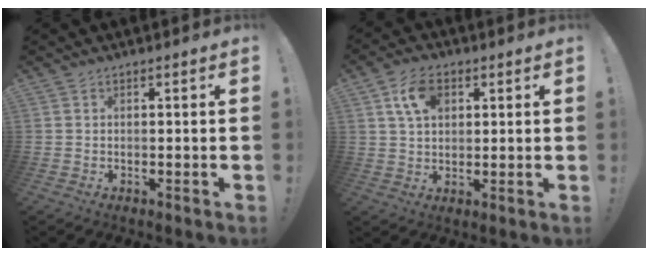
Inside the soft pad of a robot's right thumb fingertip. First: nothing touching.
{"total": 9.1, "force": [3.6, 6.0, 5.8], "torque": [-0.097, 0.005, 0.070]}